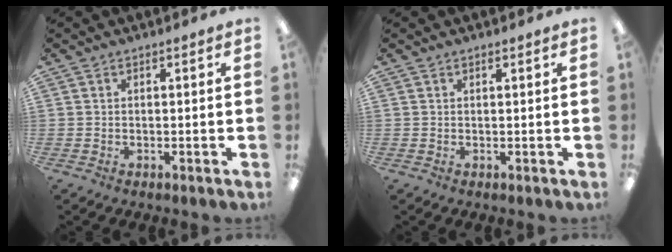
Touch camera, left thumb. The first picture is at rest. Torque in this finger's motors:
{"motor_torque": [0.06, -0.03, -0.04, -0.10, 0.11]}